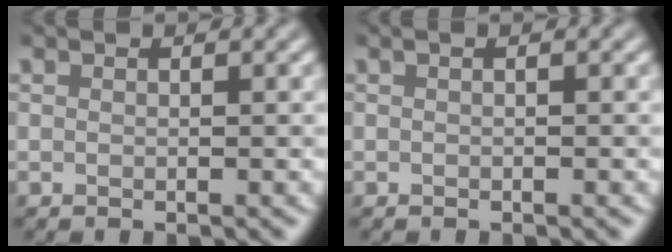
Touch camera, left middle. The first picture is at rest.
{"total": 0.5, "force": [0.1, 0.1, 0.5], "torque": [-0.009, -0.002, -0.003]}